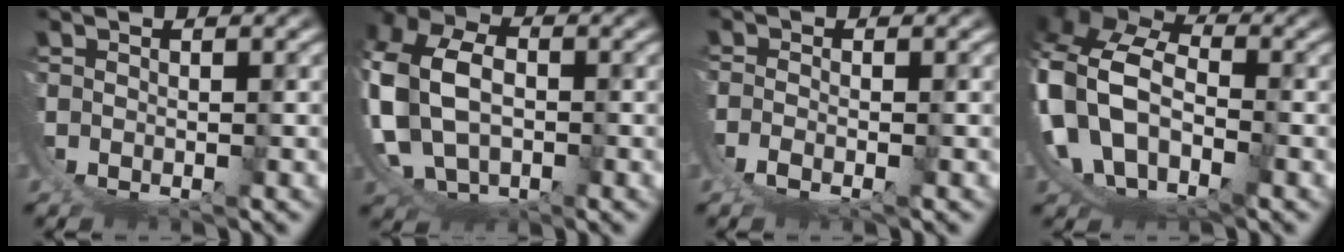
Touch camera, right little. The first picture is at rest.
{"total": 9.5, "force": [3.2, 7.1, 5.5], "torque": [-0.167, -0.025, 0.061]}
{"total": 2.1, "force": [0.1, 1.2, 1.8], "torque": [-0.049, -0.013, 0.007]}
{"total": 18.3, "force": [0.6, 15.7, 9.4], "torque": [-0.273, -0.060, 0.005]}